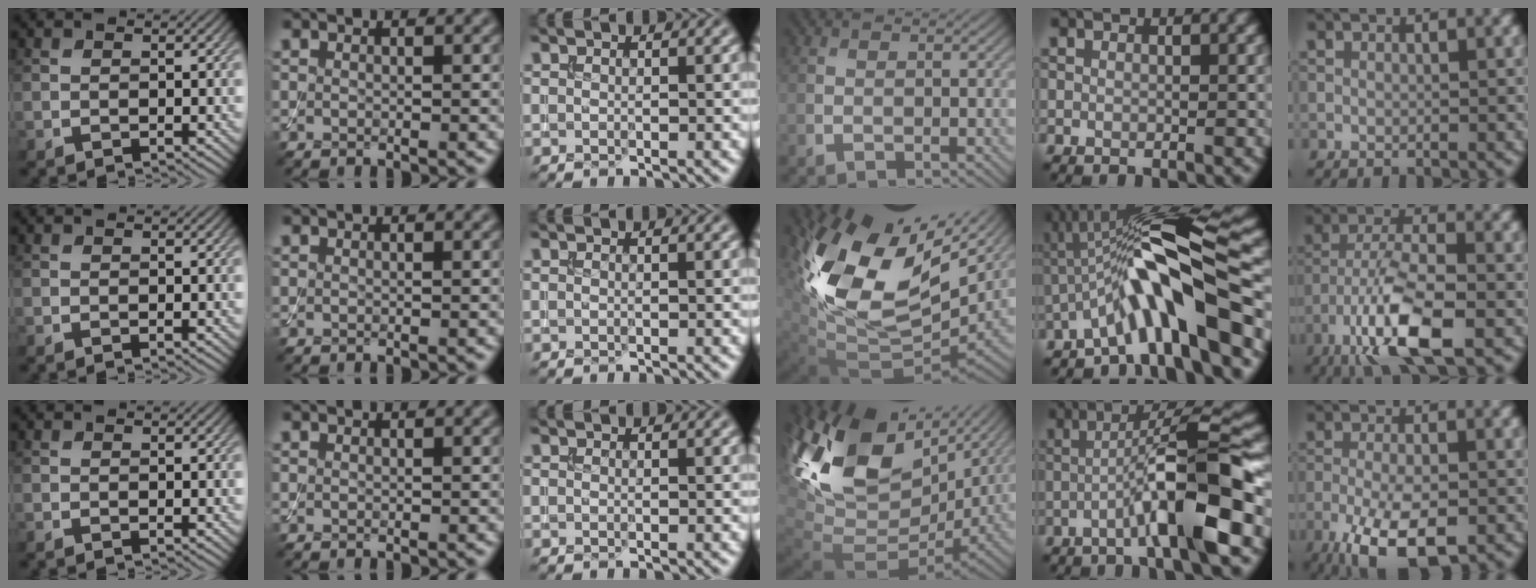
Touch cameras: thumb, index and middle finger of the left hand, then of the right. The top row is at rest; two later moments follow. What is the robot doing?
{"motion": "assemble", "object": "toy tower of hanoi"}